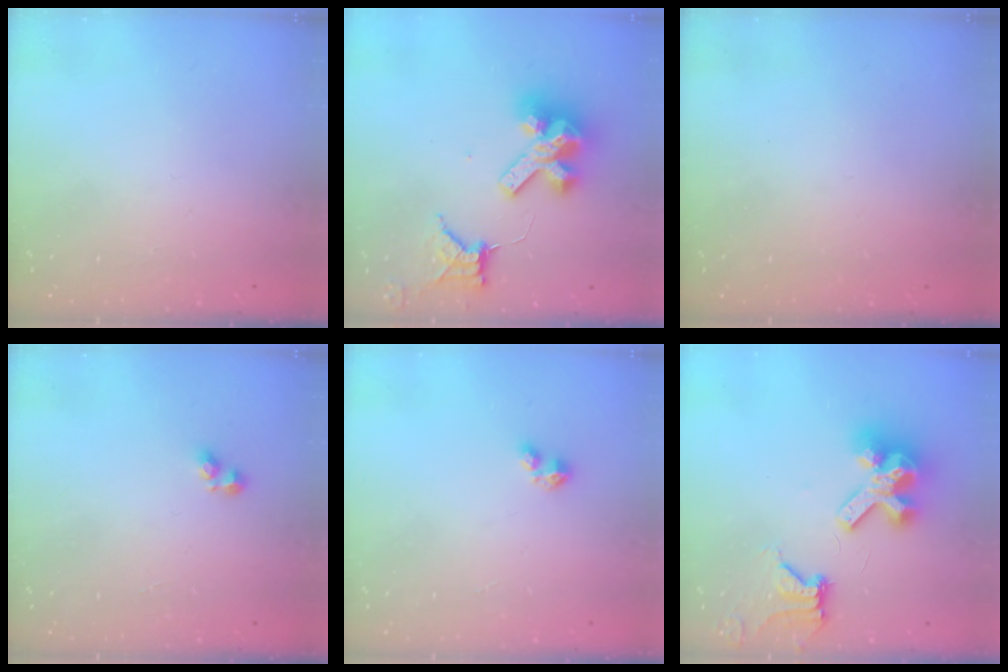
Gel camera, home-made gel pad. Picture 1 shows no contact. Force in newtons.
{"total": 13.7, "press": 13.6, "slide": 1.8}
{"total": 0.7, "press": 0.6, "slide": 0.4}
{"total": 3.0, "press": 2.9, "slide": 0.6}
{"total": 2.7, "press": 2.7, "slide": 0.4}
{"total": 15.6, "press": 15.4, "slide": 2.1}